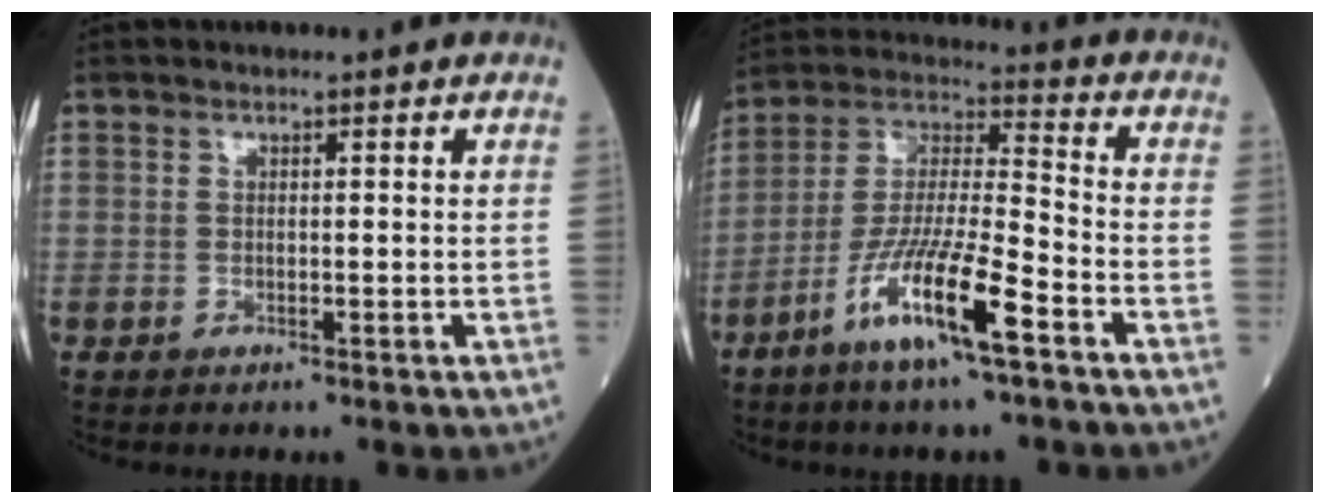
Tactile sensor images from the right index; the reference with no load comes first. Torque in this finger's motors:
{"motor_torque": [1.30, -0.84, 0.47, 0.21]}